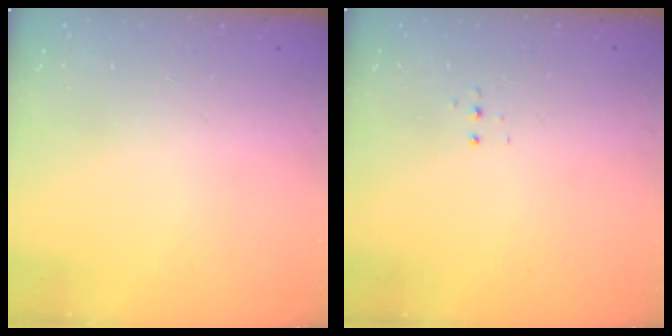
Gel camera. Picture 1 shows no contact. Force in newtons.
{"total": 3.3, "press": 3.2, "slide": 0.6}